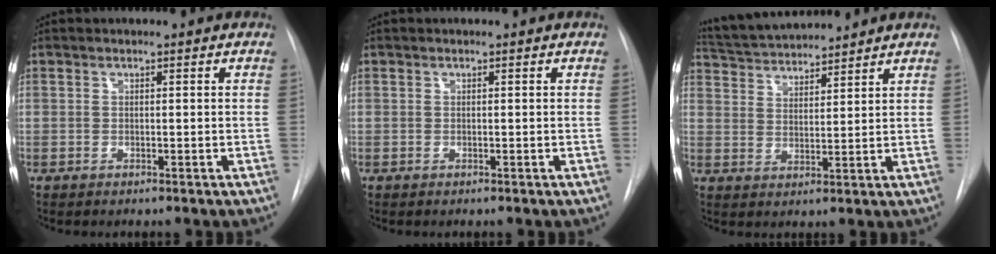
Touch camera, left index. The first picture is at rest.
{"total": 0.0}
{"total": 10.4, "force": [9.9, 1.0, 2.8], "torque": [-0.060, 0.026, 0.173]}